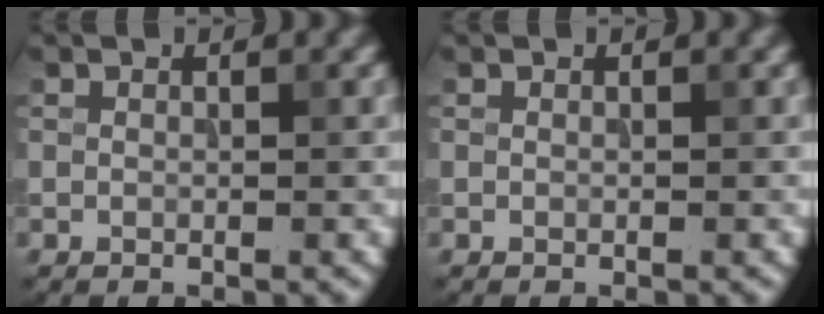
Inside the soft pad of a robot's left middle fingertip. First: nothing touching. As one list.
[{"total": 0.0}]